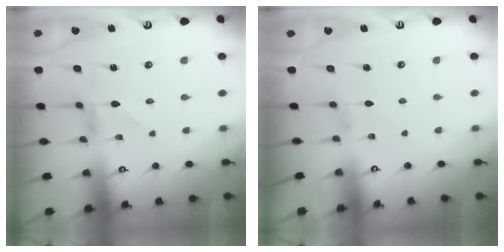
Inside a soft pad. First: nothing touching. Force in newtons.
{"total": 0.5, "press": 0.4, "slide": 0.2}